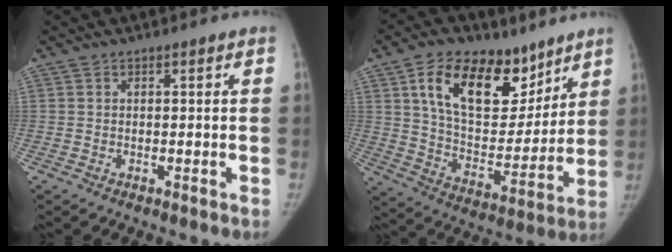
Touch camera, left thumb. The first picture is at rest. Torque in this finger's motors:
{"motor_torque": [0.39, 0.50, 1.39, -1.37, 0.14]}